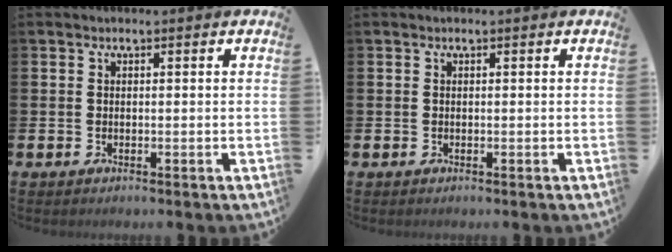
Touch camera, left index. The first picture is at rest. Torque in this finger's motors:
{"motor_torque": [0.02, 0.01, 0.01, 0.00]}